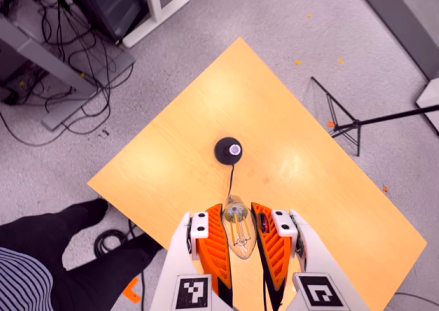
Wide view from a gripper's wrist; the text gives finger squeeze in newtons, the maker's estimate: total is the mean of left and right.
{"total": 24.0, "left": 26.5, "right": 21.4}